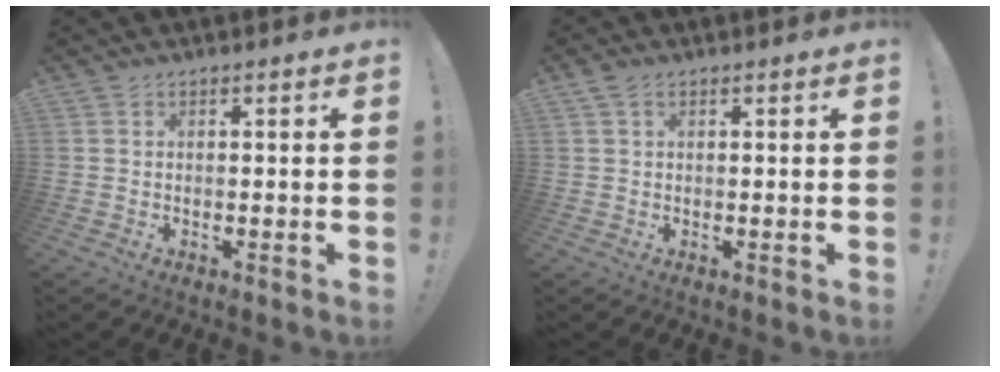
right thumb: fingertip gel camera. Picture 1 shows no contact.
{"total": 2.0, "force": [1.1, 1.1, 1.3], "torque": [-0.018, 0.000, 0.019]}